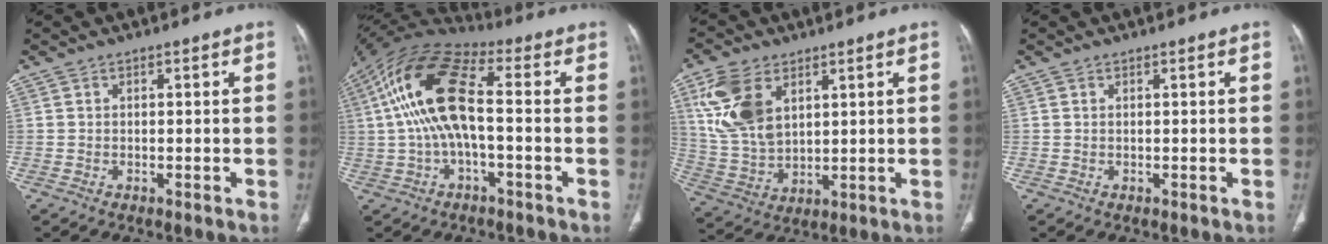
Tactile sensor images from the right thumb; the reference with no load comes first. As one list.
[{"total": 16.3, "force": [0.2, 6.6, 14.9], "torque": [-0.305, 0.043, -0.001]}, {"total": 13.4, "force": [5.5, 8.2, 9.1], "torque": [-0.183, -0.015, 0.123]}, {"total": 0.0}]